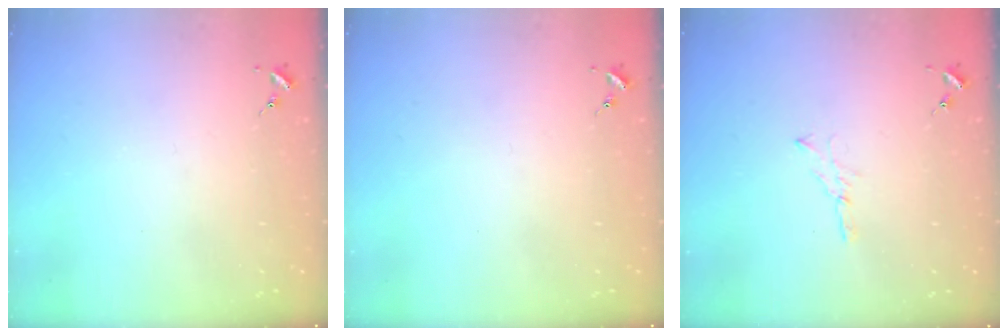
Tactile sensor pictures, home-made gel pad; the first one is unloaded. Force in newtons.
{"total": 0.0}
{"total": 3.5, "press": 3.5, "slide": 0.4}